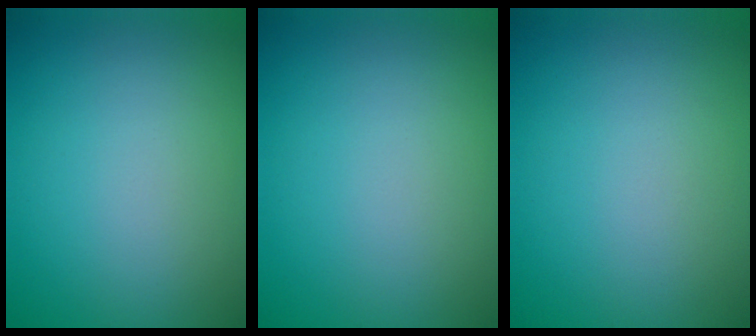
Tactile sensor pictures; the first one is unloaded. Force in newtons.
{"total": 0.0}
{"total": 0.0}